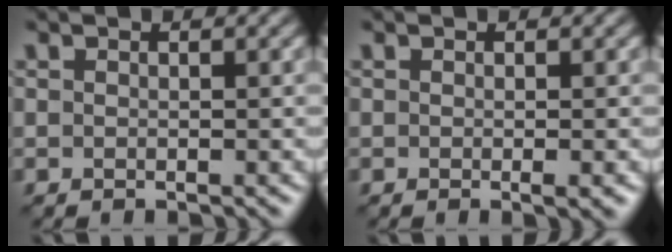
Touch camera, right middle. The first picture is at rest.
{"total": 1.1, "force": [-0.2, 0.2, 1.0], "torque": [-0.013, -0.004, -0.004]}